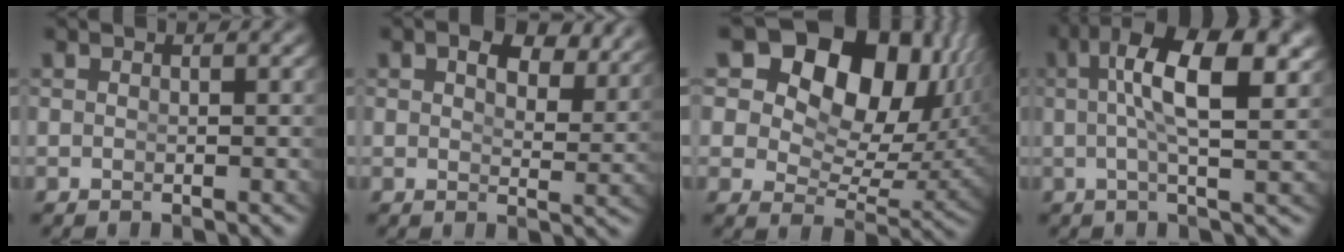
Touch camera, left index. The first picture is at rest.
{"total": 4.4, "force": [3.1, 1.3, 2.8], "torque": [-0.041, -0.002, 0.049]}
{"total": 17.1, "force": [5.0, 11.8, 11.4], "torque": [-0.197, -0.004, 0.072]}
{"total": 8.0, "force": [2.3, 2.3, 7.3], "torque": [-0.121, 0.009, 0.033]}